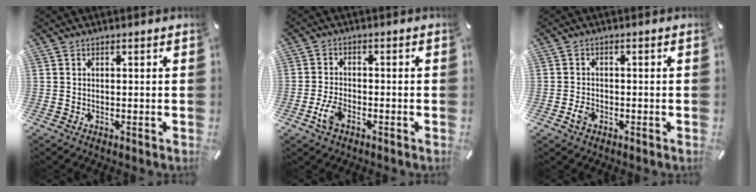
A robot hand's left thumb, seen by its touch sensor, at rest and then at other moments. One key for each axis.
{"total": 4.9, "fx": -2.3, "fy": 2.5, "fz": 3.6, "tx": -0.090, "ty": 0.000, "tz": -0.049}
{"total": 2.3, "fx": -1.0, "fy": 1.7, "fz": 1.3, "tx": -0.030, "ty": 0.002, "tz": -0.020}